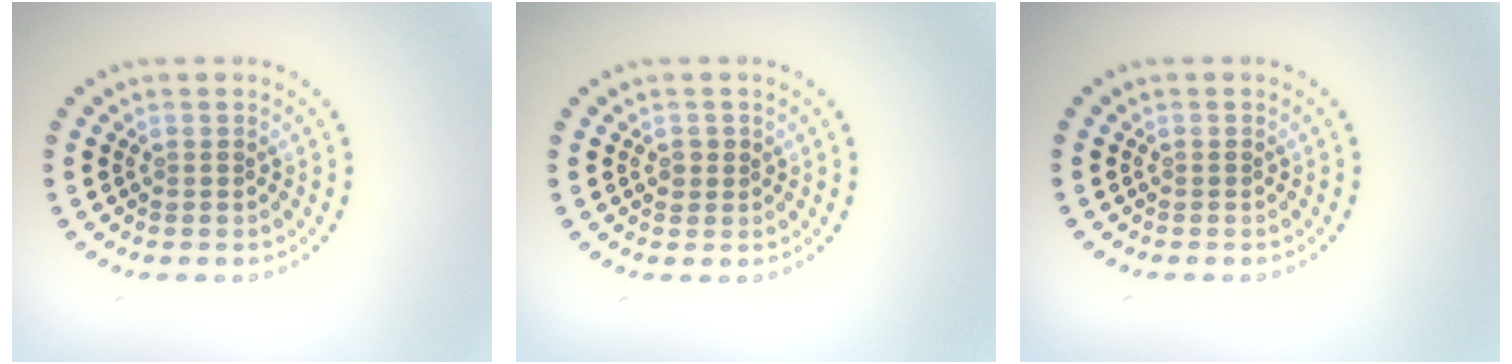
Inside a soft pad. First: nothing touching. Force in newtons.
{"total": 0.9, "press": 0.9, "slide": 0.3}
{"total": 0.0}